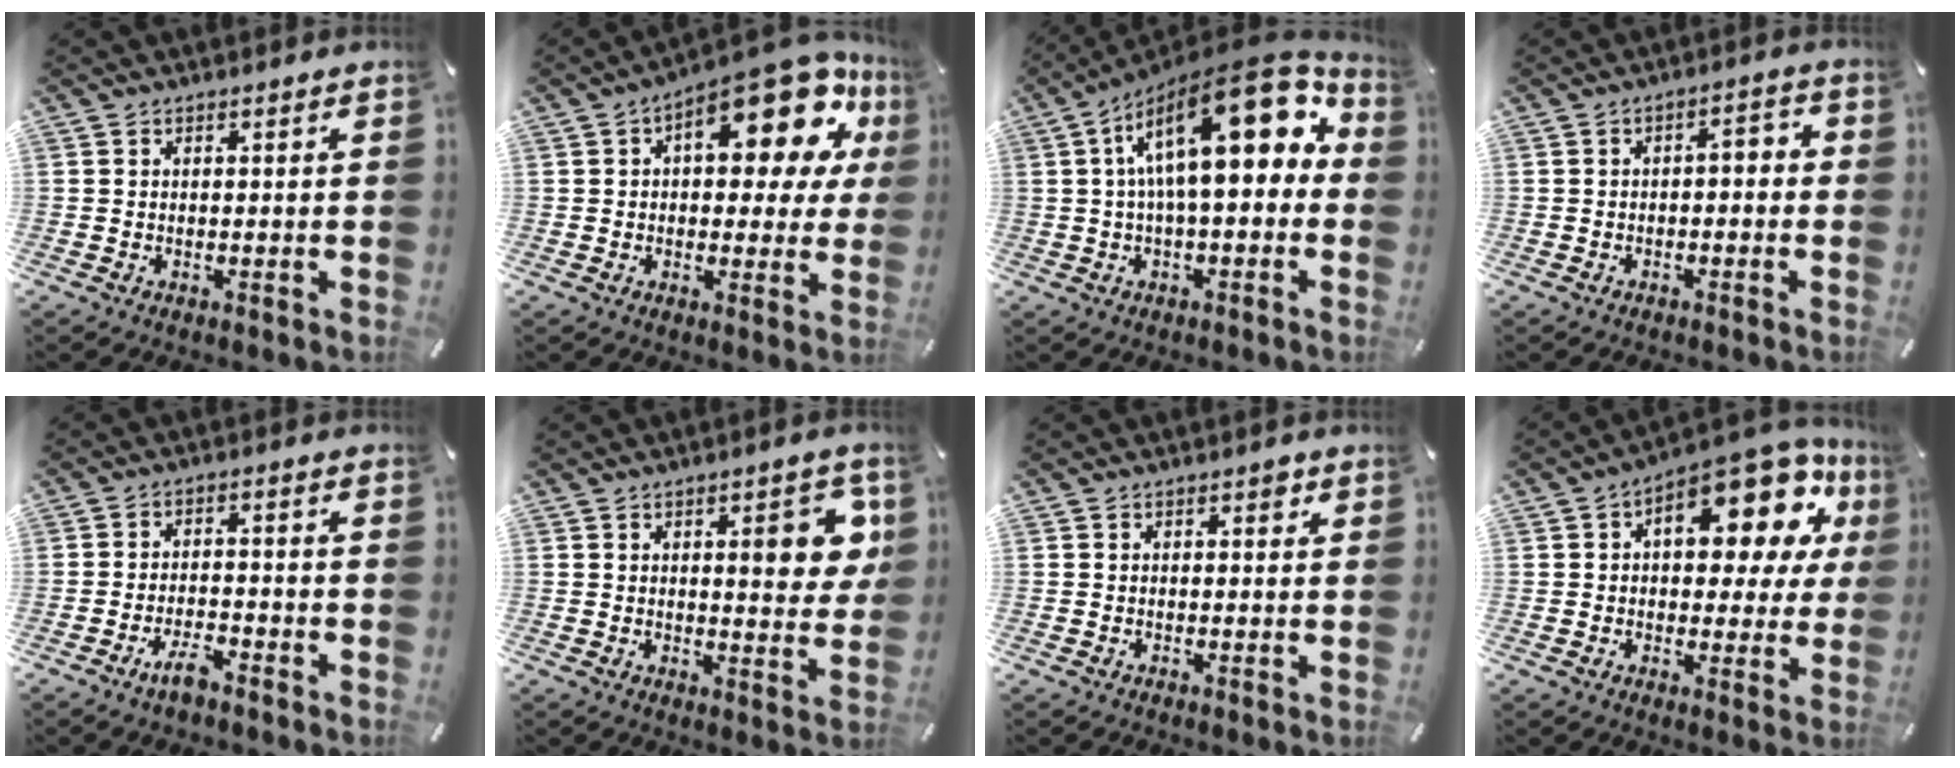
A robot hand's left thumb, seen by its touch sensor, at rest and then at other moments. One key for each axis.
{"total": 18.9, "fx": 8.3, "fy": 8.1, "fz": 14.9, "tx": -0.203, "ty": -0.054, "tz": 0.130}
{"total": 21.2, "fx": 6.3, "fy": 8.5, "fz": 18.4, "tx": -0.285, "ty": -0.040, "tz": 0.101}
{"total": 3.3, "fx": -1.8, "fy": 1.6, "fz": 2.2, "tx": -0.038, "ty": 0.019, "tz": -0.038}
{"total": 4.7, "fx": -3.6, "fy": 1.2, "fz": 2.8, "tx": -0.056, "ty": 0.014, "tz": -0.067}
{"total": 9.9, "fx": 3.2, "fy": 3.8, "fz": 8.6, "tx": -0.111, "ty": -0.011, "tz": 0.044}
{"total": 1.4, "fx": 0.6, "fy": 0.9, "fz": 0.9, "tx": -0.003, "ty": -0.001, "tz": 0.005}
{"total": 17.6, "fx": 8.6, "fy": 7.9, "fz": 13.2, "tx": -0.180, "ty": -0.064, "tz": 0.139}